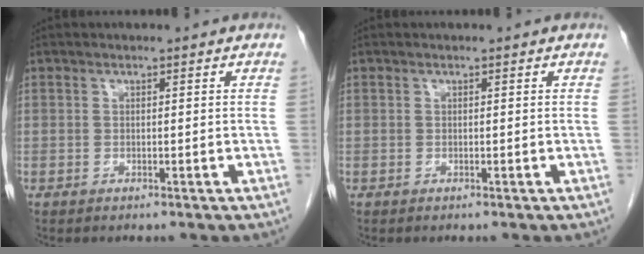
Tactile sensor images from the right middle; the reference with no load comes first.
{"total": 0.0}